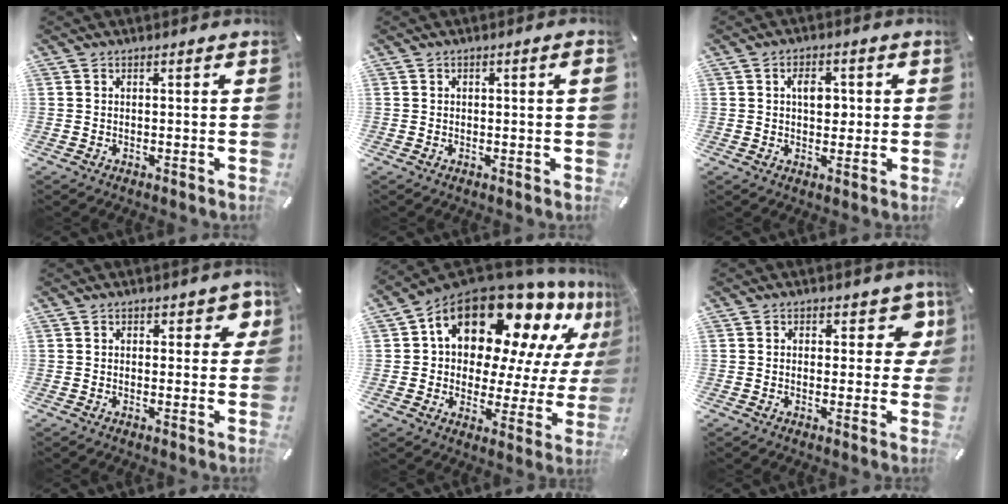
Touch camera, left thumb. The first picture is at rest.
{"total": 1.4, "force": [0.1, 0.3, 1.4], "torque": [-0.024, -0.001, 0.001]}
{"total": 5.0, "force": [0.7, 3.2, 3.8], "torque": [-0.051, 0.001, 0.005]}
{"total": 3.4, "force": [1.0, 2.1, 2.4], "torque": [-0.018, -0.003, 0.010]}
{"total": 20.7, "force": [13.5, 11.2, 11.0], "torque": [-0.170, -0.100, 0.230]}
{"total": 6.8, "force": [2.2, 4.3, 4.8], "torque": [-0.040, -0.010, 0.033]}